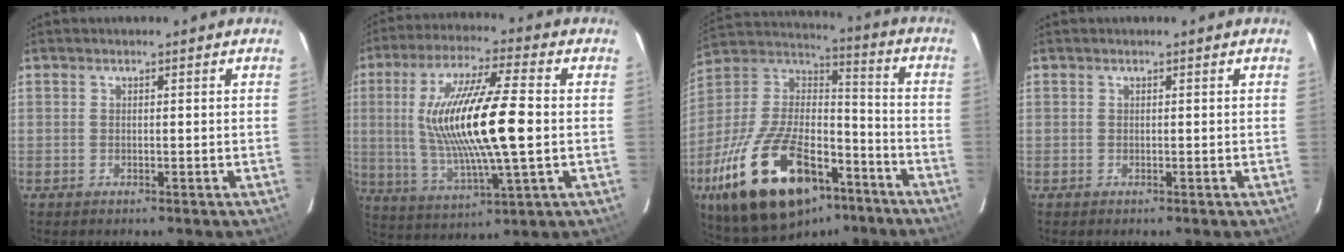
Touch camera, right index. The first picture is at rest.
{"total": 19.1, "force": [0.6, 3.3, 18.8], "torque": [-0.353, -0.005, 0.020]}
{"total": 29.0, "force": [-15.6, 14.0, 20.1], "torque": [-0.400, -0.012, -0.255]}
{"total": 0.0}